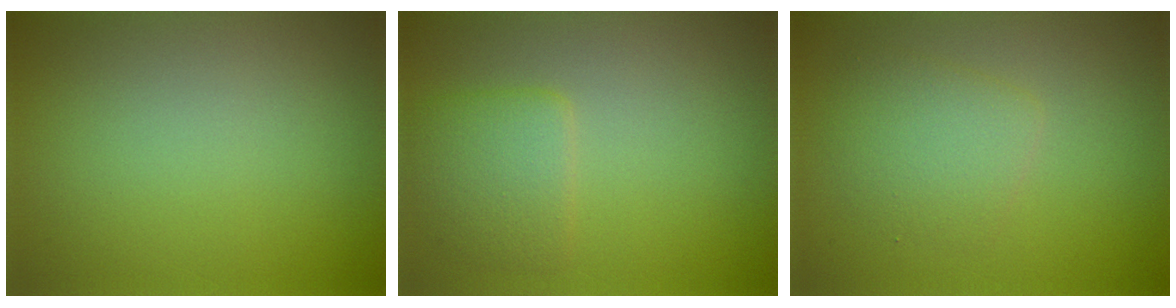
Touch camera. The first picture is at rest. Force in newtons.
{"total": 2.8, "press": 2.8, "slide": 0.1}
{"total": 2.8, "press": 2.8, "slide": 0.1}